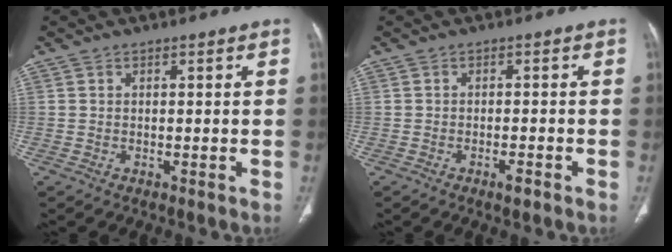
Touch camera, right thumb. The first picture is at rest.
{"total": 2.0, "force": [-1.2, 0.3, 1.5], "torque": [-0.029, 0.004, -0.021]}